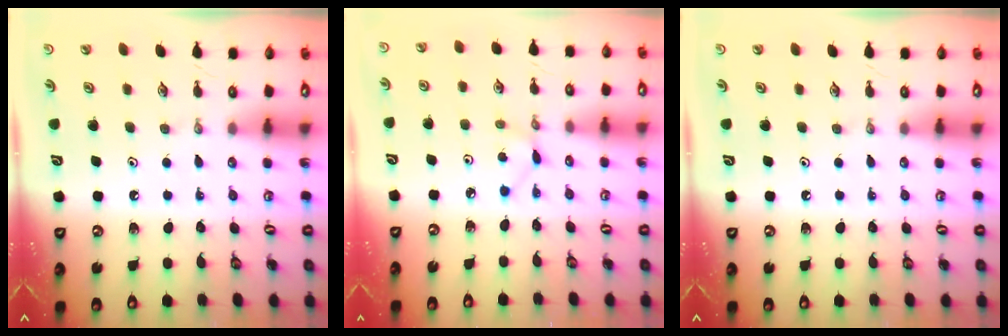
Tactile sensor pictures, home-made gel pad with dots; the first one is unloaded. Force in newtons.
{"total": 1.9, "press": 1.9, "slide": 0.2}
{"total": 0.0}